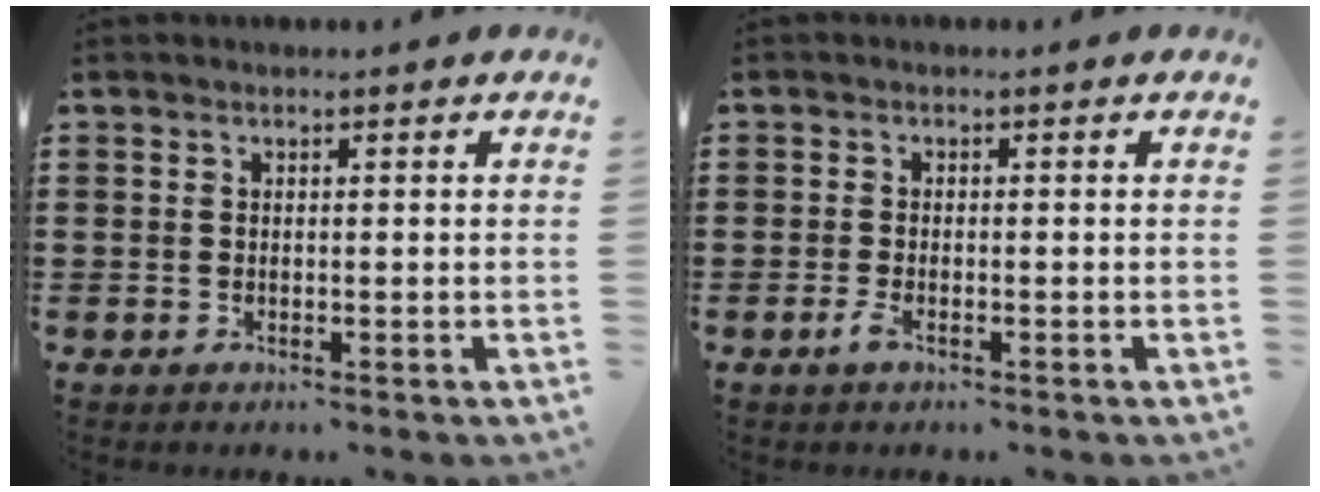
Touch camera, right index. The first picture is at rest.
{"total": 1.6, "force": [-0.9, 0.3, 1.4], "torque": [-0.039, -0.010, -0.019]}